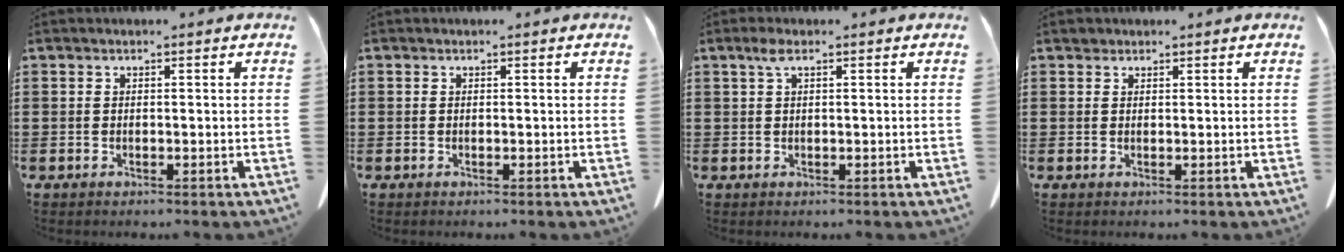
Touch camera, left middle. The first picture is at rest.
{"total": 0.0}
{"total": 1.9, "force": [0.8, 0.6, 1.7], "torque": [-0.035, 0.006, 0.012]}
{"total": 0.6, "force": [0.6, 0.3, 0.0], "torque": [-0.002, 0.001, 0.011]}